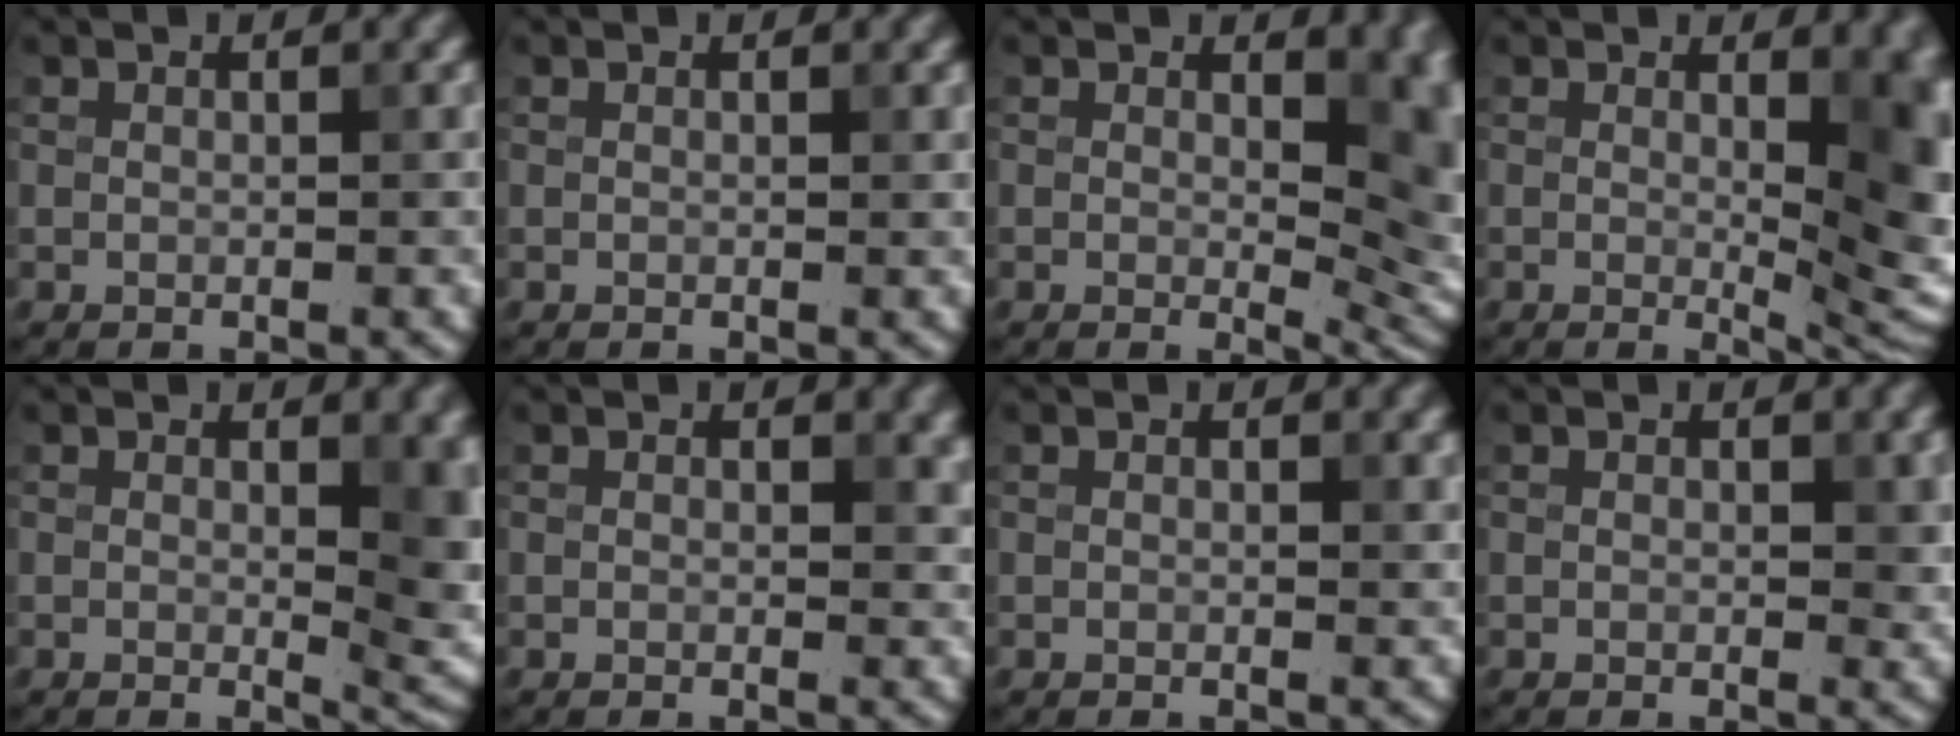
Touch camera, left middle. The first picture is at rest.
{"total": 0.0}
{"total": 7.8, "force": [1.3, 4.4, 6.3], "torque": [-0.052, -0.013, 0.026]}
{"total": 9.7, "force": [1.0, 4.3, 8.6], "torque": [-0.061, -0.004, 0.018]}
{"total": 6.5, "force": [0.7, 2.5, 5.9], "torque": [-0.059, -0.009, 0.015]}
{"total": 1.5, "force": [0.5, 1.0, 1.0], "torque": [-0.010, -0.003, 0.005]}
{"total": 0.6, "force": [0.3, 0.3, 0.4], "torque": [-0.002, -0.001, 0.004]}
{"total": 1.4, "force": [0.3, 0.8, 1.1], "torque": [-0.008, -0.003, 0.004]}